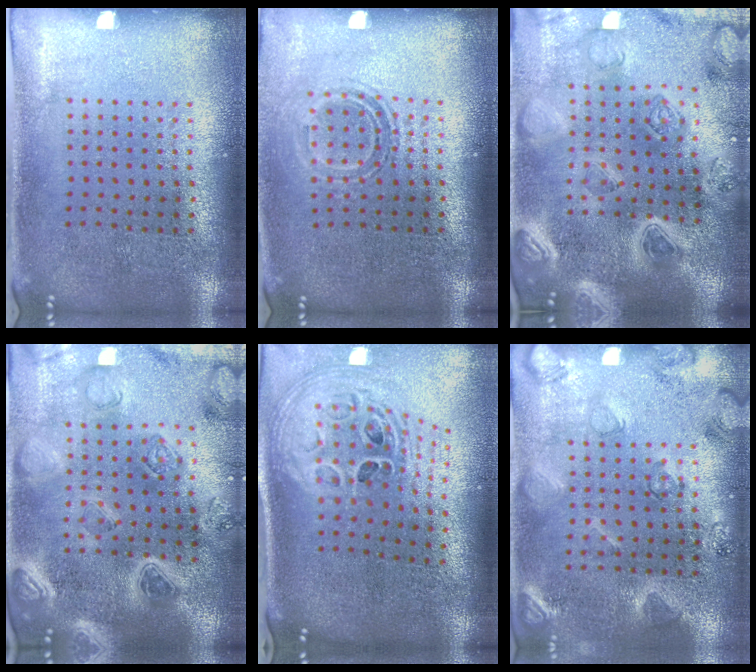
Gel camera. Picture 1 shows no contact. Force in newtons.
{"total": 1.5, "press": 1.2, "slide": 1.0}
{"total": 4.8, "press": 4.2, "slide": 2.5}
{"total": 3.1, "press": 3.0, "slide": 0.9}
{"total": 2.3, "press": 1.7, "slide": 1.6}
{"total": 2.3, "press": 2.2, "slide": 0.4}